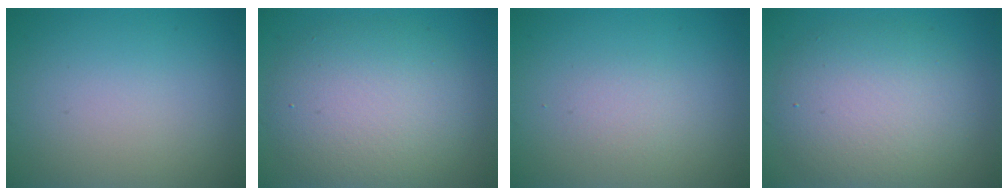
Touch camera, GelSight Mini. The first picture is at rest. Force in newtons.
{"total": 7.5, "press": 7.5, "slide": 0.5}
{"total": 1.3, "press": 1.3, "slide": 0.1}
{"total": 6.5, "press": 6.5, "slide": 0.6}